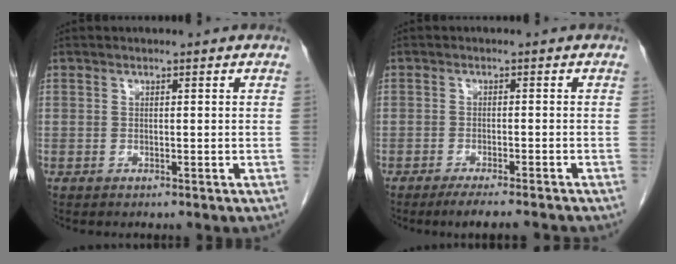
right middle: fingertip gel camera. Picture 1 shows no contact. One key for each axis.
{"total": 7.1, "fx": -6.1, "fy": 0.3, "fz": 3.5, "tx": -0.039, "ty": -0.011, "tz": -0.092}